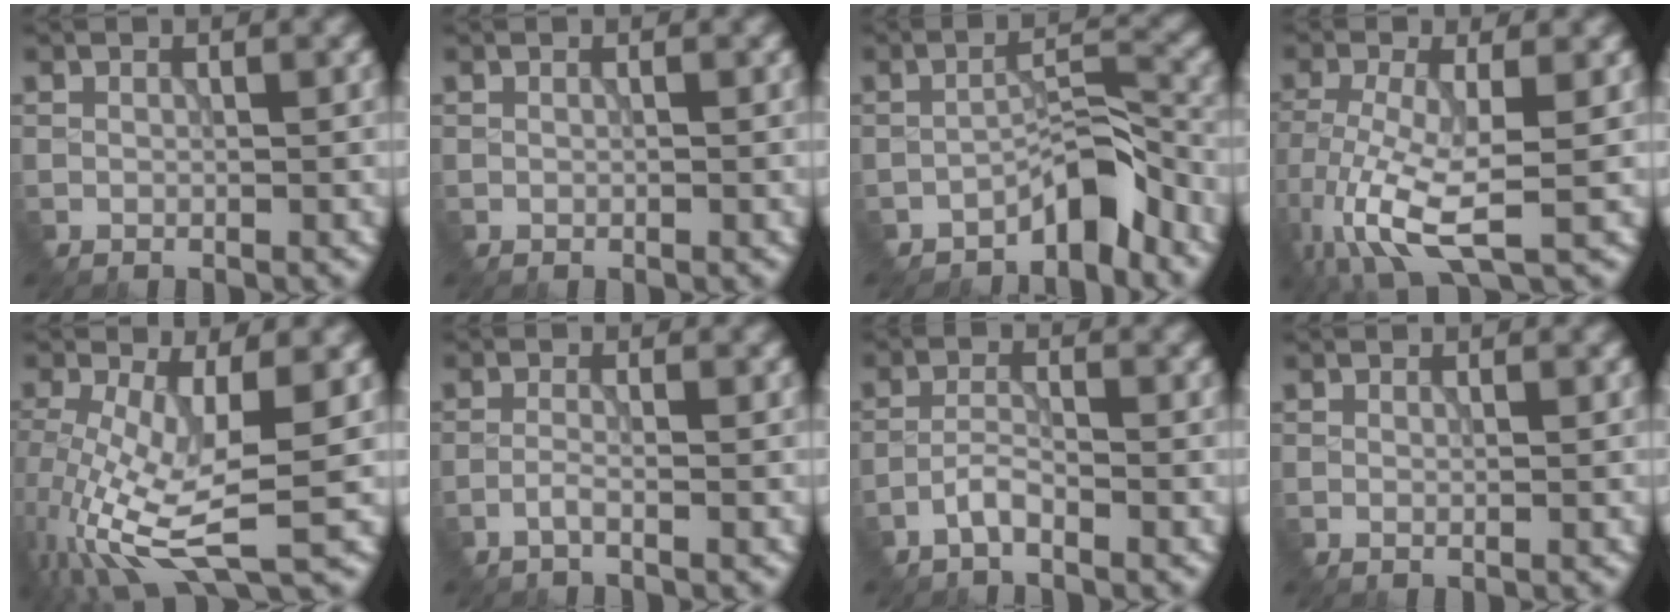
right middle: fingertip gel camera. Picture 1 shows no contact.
{"total": 0.0}
{"total": 3.9, "force": [-3.1, 0.9, 2.2], "torque": [-0.027, 0.022, -0.055]}
{"total": 8.2, "force": [-3.1, 2.7, 7.2], "torque": [-0.165, -0.017, -0.058]}
{"total": 10.1, "force": [-2.0, 3.3, 9.3], "torque": [-0.204, -0.020, -0.033]}
{"total": 1.2, "force": [-0.8, 0.2, 0.9], "torque": [-0.018, 0.004, -0.019]}
{"total": 2.0, "force": [-1.4, 0.4, 1.3], "torque": [-0.029, 0.005, -0.034]}
{"total": 0.0}